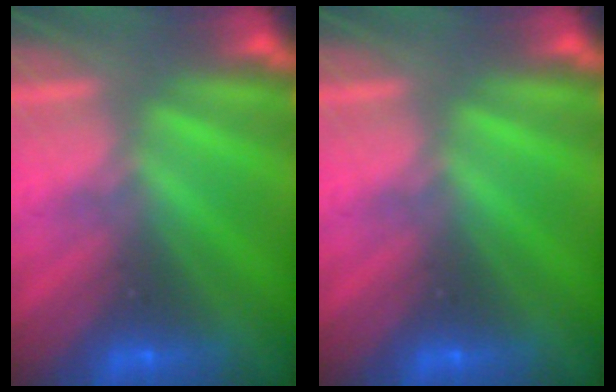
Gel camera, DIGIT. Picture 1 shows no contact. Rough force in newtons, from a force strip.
{"total": 0.0}